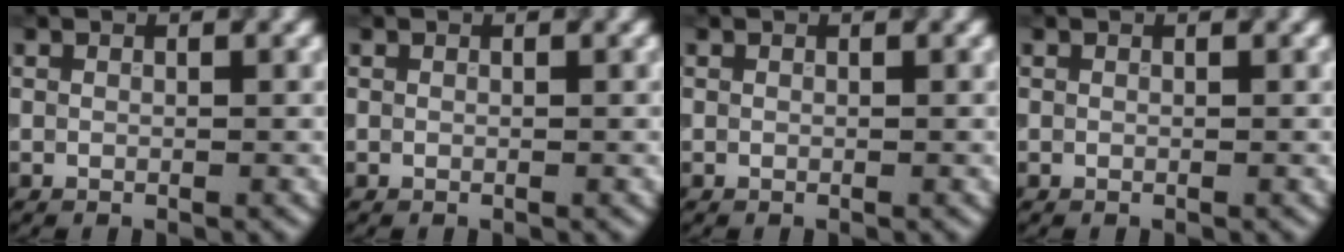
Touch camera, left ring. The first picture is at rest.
{"total": 0.0}
{"total": 0.0}
{"total": 0.0}